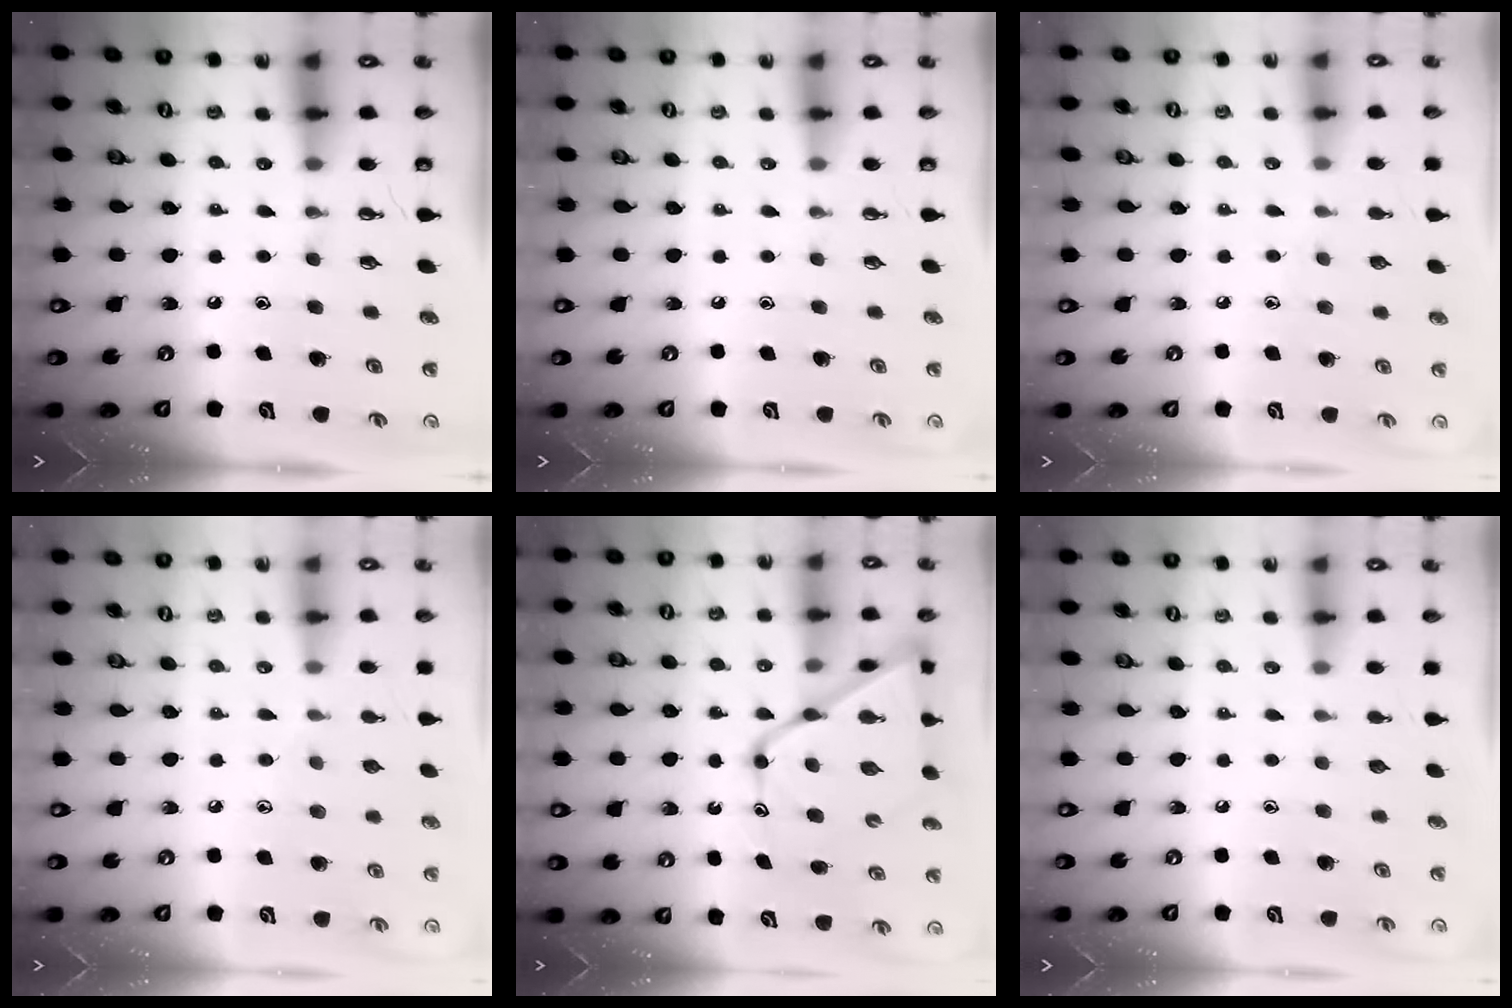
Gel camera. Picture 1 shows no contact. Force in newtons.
{"total": 0.0}
{"total": 3.5, "press": 3.5, "slide": 0.4}
{"total": 6.2, "press": 6.2, "slide": 0.7}
{"total": 17.3, "press": 17.2, "slide": 1.7}
{"total": 0.0}